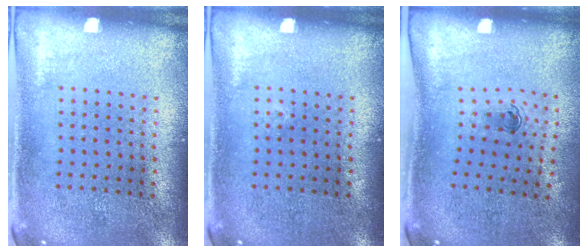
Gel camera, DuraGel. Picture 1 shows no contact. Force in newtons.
{"total": 0.0}
{"total": 0.6, "press": 0.3, "slide": 0.5}